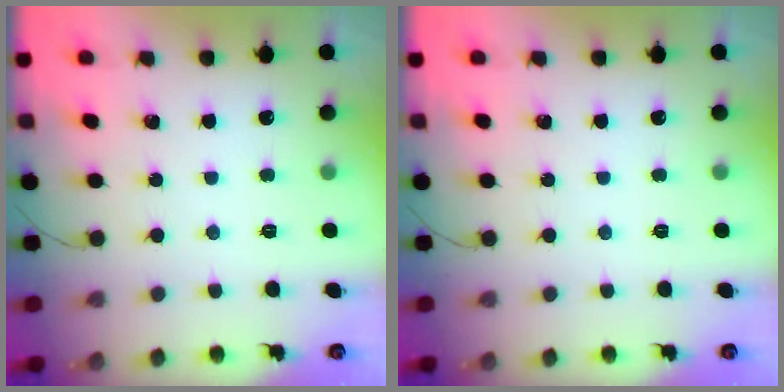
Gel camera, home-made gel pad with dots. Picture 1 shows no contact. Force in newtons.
{"total": 0.0}